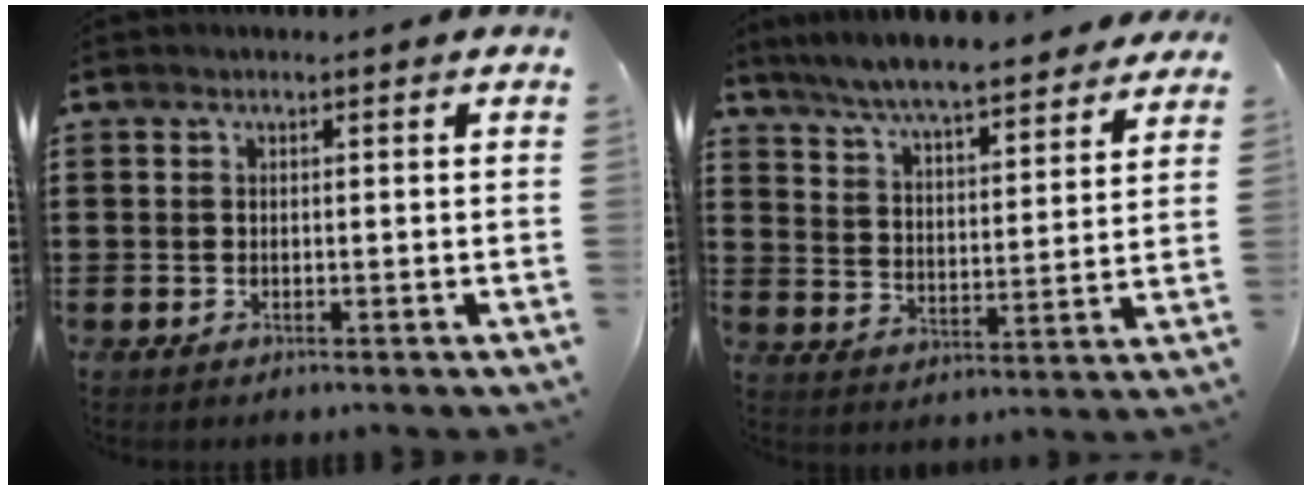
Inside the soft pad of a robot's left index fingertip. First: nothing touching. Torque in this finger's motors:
{"motor_torque": [1.14, -0.99, 0.82, 0.21]}